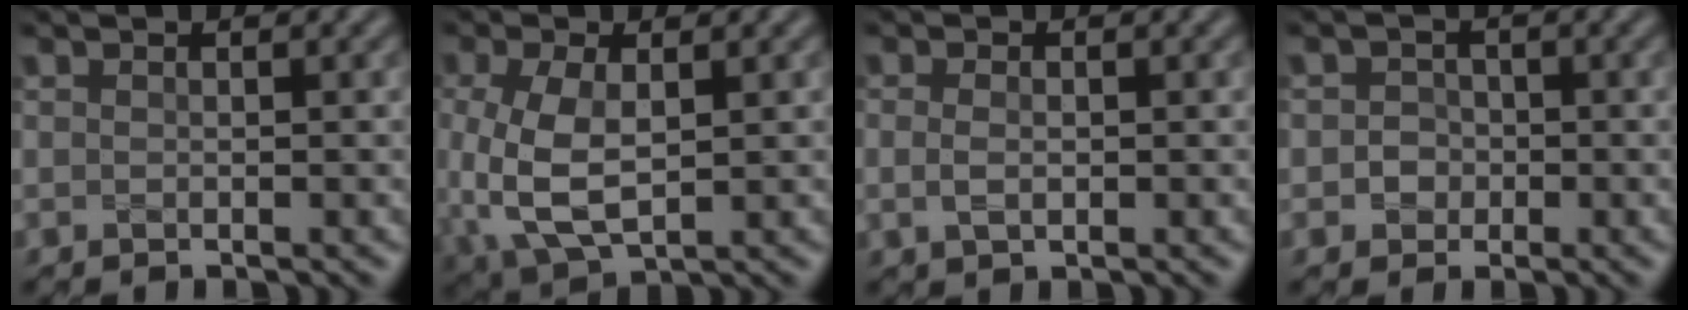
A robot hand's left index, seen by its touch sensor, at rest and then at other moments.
{"total": 6.4, "force": [-0.1, 3.5, 5.4], "torque": [-0.133, -0.007, 0.002]}
{"total": 1.7, "force": [0.0, 1.0, 1.3], "torque": [-0.030, -0.001, -0.001]}
{"total": 1.9, "force": [-0.3, 1.8, 0.6], "torque": [0.011, 0.000, -0.014]}